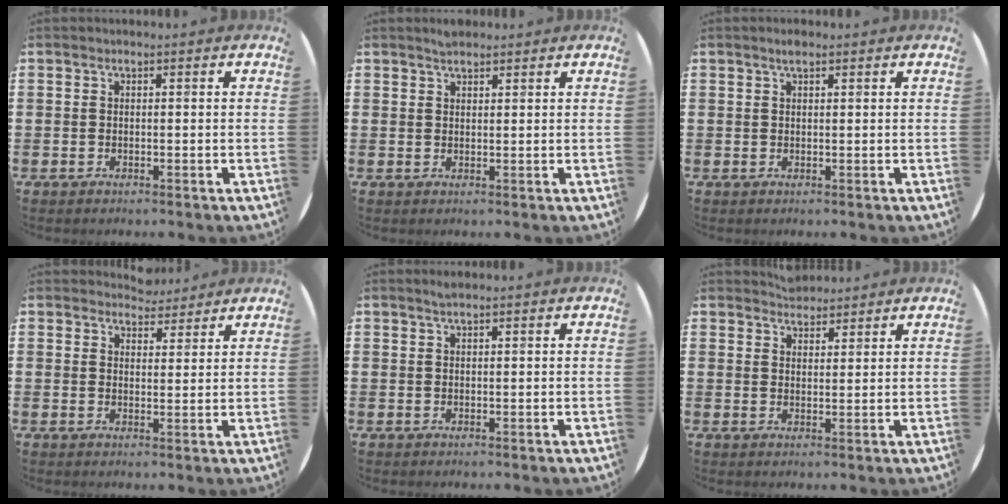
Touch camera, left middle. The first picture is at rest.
{"total": 1.5, "force": [1.5, 0.3, 0.2], "torque": [-0.005, 0.004, 0.027]}
{"total": 1.0, "force": [0.9, 0.2, 0.5], "torque": [-0.010, 0.003, 0.015]}
{"total": 3.4, "force": [3.3, 0.9, -0.1], "torque": [0.003, -0.012, 0.061]}
{"total": 0.8, "force": [0.8, 0.0, 0.3], "torque": [-0.007, 0.001, 0.015]}
{"total": 2.6, "force": [2.5, 0.5, -0.3], "torque": [0.000, 0.000, 0.049]}